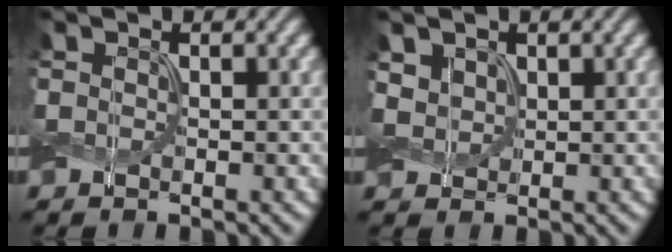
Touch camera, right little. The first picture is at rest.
{"total": 2.2, "force": [0.8, 1.7, 1.1], "torque": [-0.030, 0.001, 0.013]}